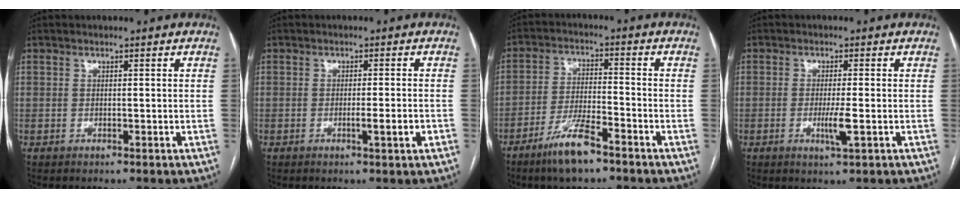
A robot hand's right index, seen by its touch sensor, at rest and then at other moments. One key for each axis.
{"total": 3.0, "fx": -1.0, "fy": -0.2, "fz": 2.9, "tx": -0.045, "ty": -0.005, "tz": -0.015}
{"total": 8.3, "fx": -5.7, "fy": 1.2, "fz": 5.8, "tx": -0.116, "ty": -0.011, "tz": -0.107}
{"total": 3.5, "fx": -0.9, "fy": 0.0, "fz": 3.4, "tx": -0.065, "ty": -0.008, "tz": -0.015}